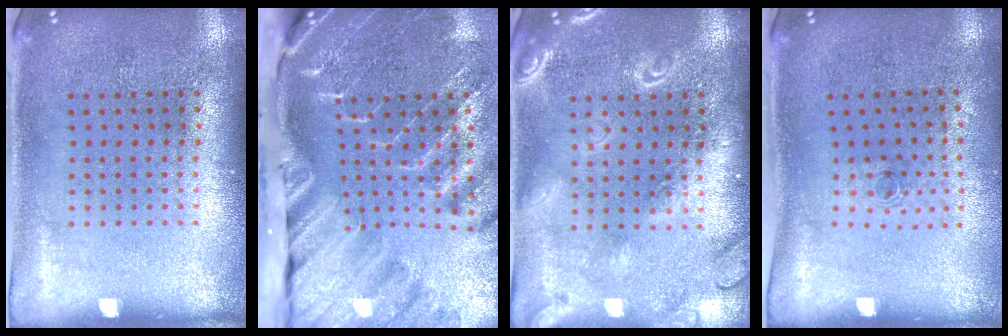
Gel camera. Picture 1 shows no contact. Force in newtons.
{"total": 4.5, "press": 3.3, "slide": 3.0}
{"total": 2.1, "press": 2.1, "slide": 0.2}
{"total": 0.6, "press": 0.2, "slide": 0.5}